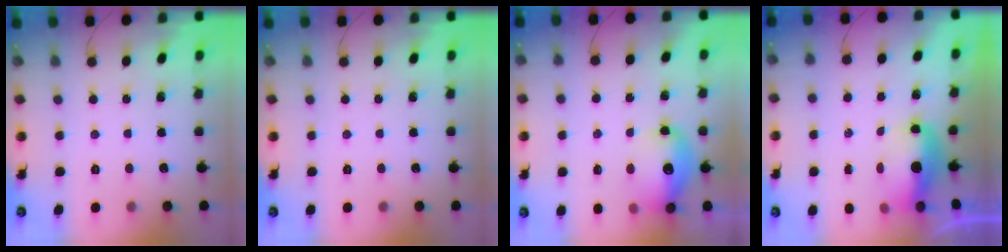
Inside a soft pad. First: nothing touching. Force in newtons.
{"total": 0.0}
{"total": 12.4, "press": 12.0, "slide": 2.8}
{"total": 6.8, "press": 6.8, "slide": 0.8}